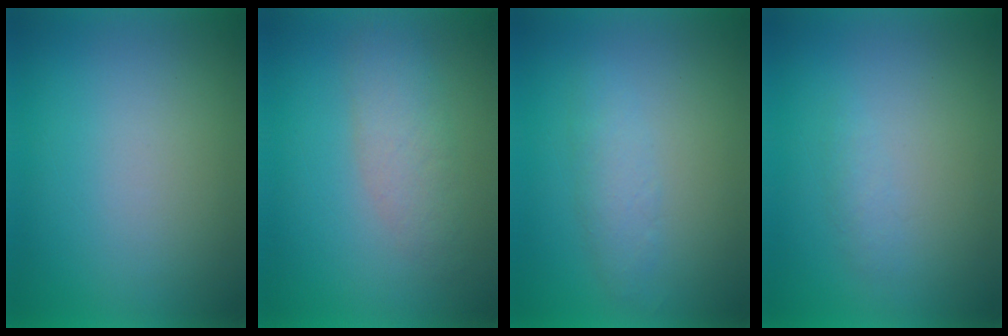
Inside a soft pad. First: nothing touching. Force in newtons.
{"total": 2.9}
{"total": 2.5}
{"total": 1.1}